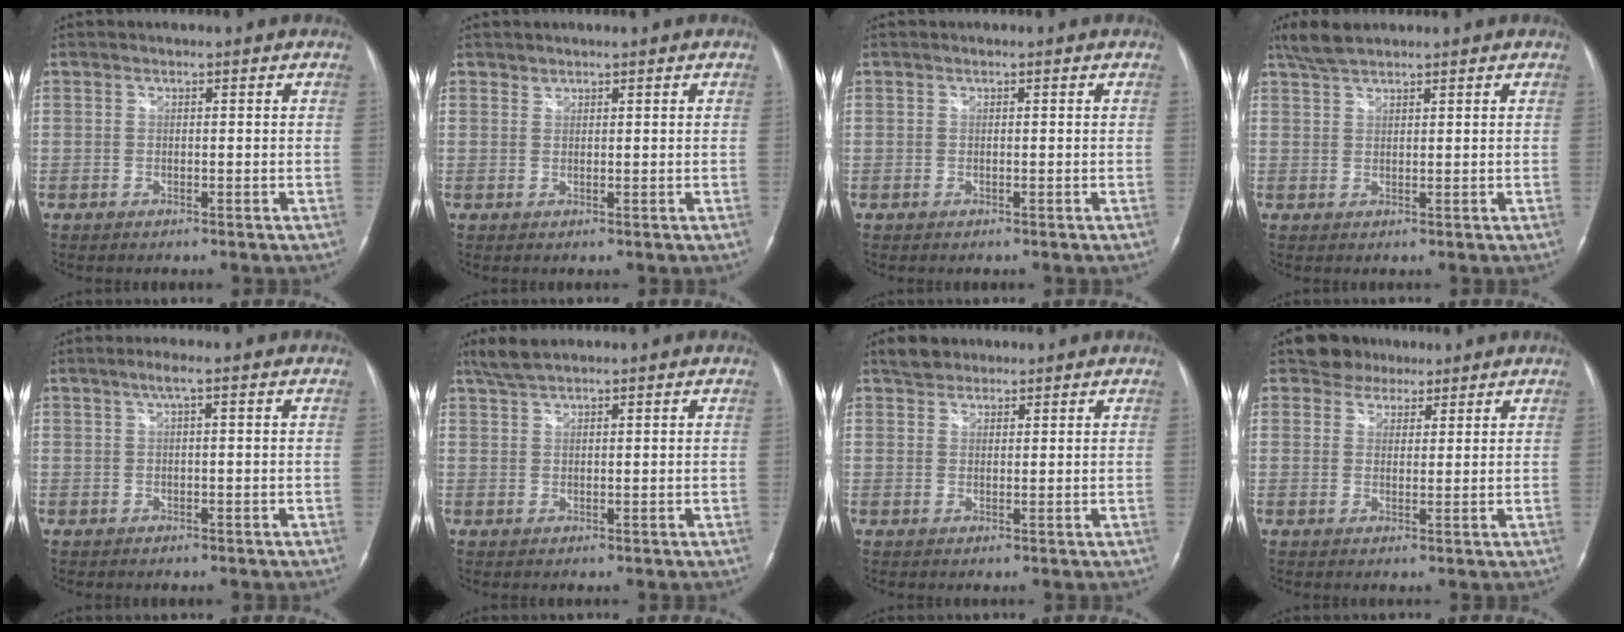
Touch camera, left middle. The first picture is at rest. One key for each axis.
{"total": 0.6, "fx": 0.6, "fy": 0.1, "fz": -0.1, "tx": 0.001, "ty": -0.005, "tz": 0.010}
{"total": 0.0}
{"total": 3.8, "fx": 3.3, "fy": 0.5, "fz": 1.8, "tx": -0.046, "ty": 0.011, "tz": 0.069}
{"total": 1.7, "fx": 0.7, "fy": -0.1, "fz": 1.6, "tx": -0.034, "ty": 0.009, "tz": 0.012}
{"total": 3.2, "fx": 2.8, "fy": 0.2, "fz": 1.6, "tx": -0.042, "ty": 0.010, "tz": 0.061}
{"total": 2.8, "fx": 2.3, "fy": 1.5, "fz": 0.4, "tx": -0.012, "ty": 0.011, "tz": 0.039}
{"total": 4.1, "fx": 3.2, "fy": 2.6, "fz": 0.0, "tx": 0.003, "ty": 0.008, "tz": 0.048}